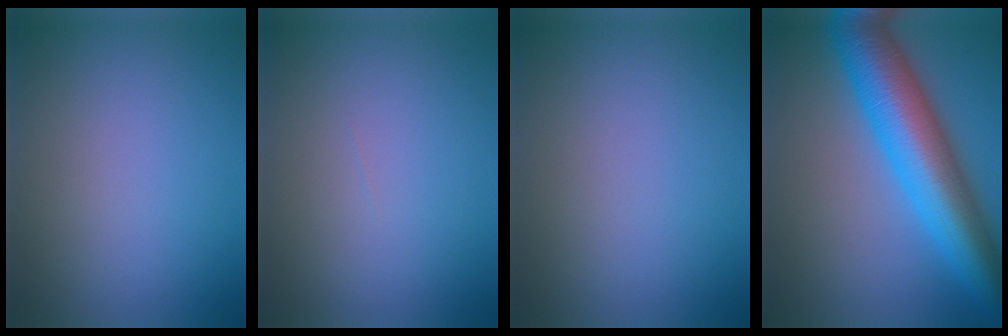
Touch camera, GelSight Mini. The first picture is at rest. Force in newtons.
{"total": 0.0}
{"total": 0.0}
{"total": 11.8, "press": 11.8, "slide": 0.1}